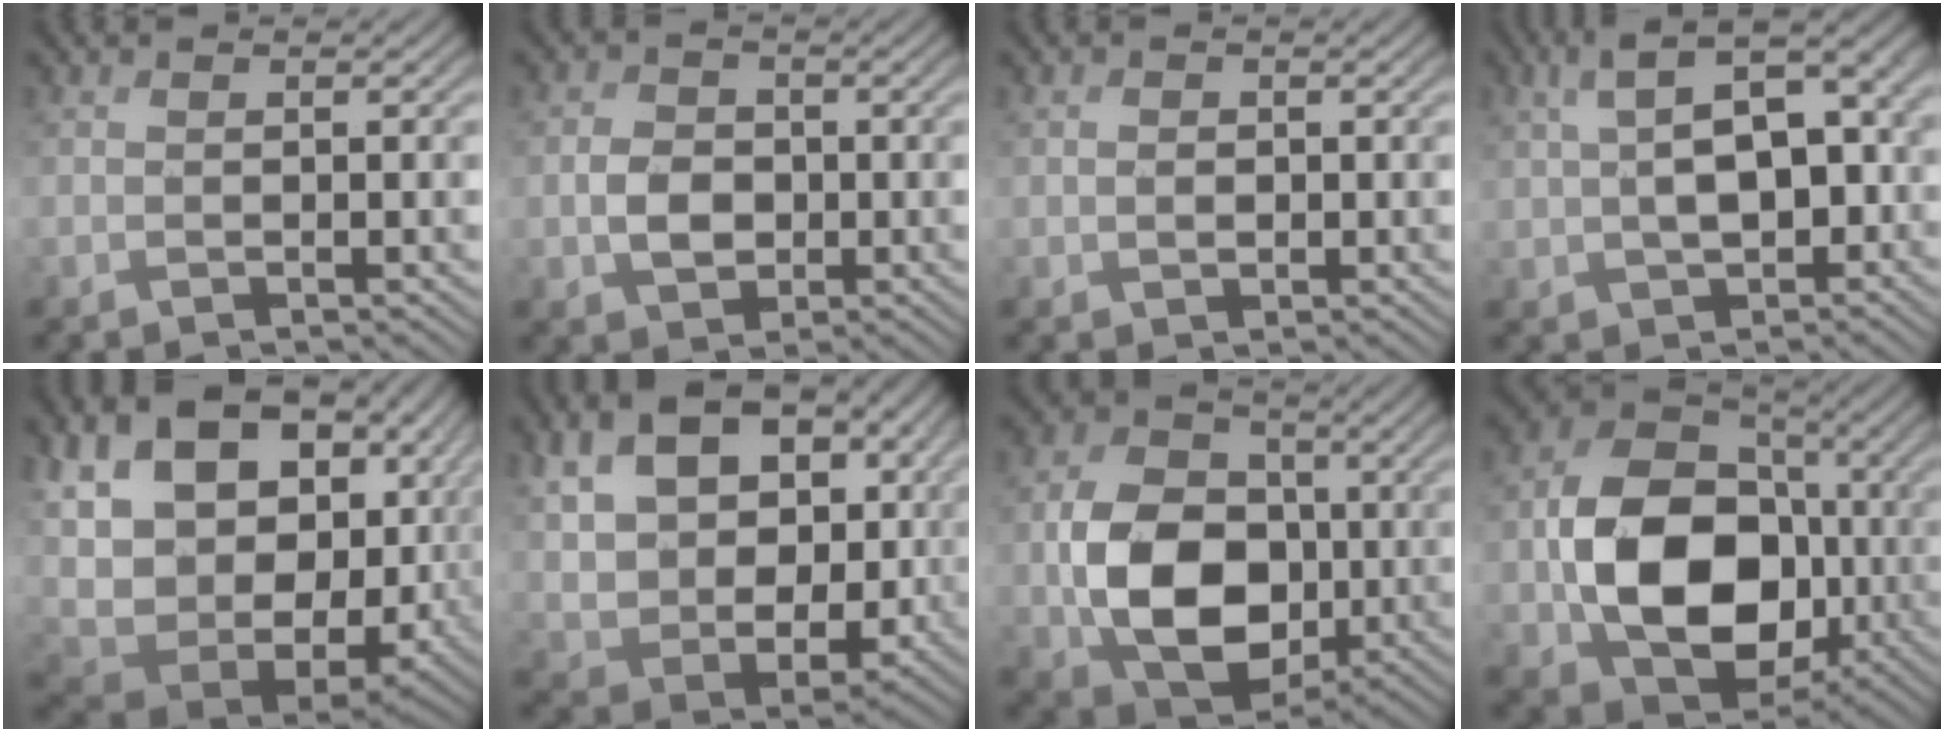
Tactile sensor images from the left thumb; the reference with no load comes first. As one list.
[{"total": 4.0, "force": [-1.0, 3.2, 2.1], "torque": [-0.041, -0.006, -0.022]}, {"total": 1.1, "force": [-0.2, 0.9, 0.4], "torque": [-0.011, -0.004, -0.003]}, {"total": 10.9, "force": [0.8, 6.0, 9.0], "torque": [-0.171, 0.001, 0.016]}, {"total": 18.6, "force": [2.7, 13.2, 12.8], "torque": [-0.255, -0.024, 0.095]}, {"total": 14.3, "force": [2.8, 10.4, 9.5], "torque": [-0.207, -0.006, 0.069]}, {"total": 12.1, "force": [-1.6, 9.2, 7.7], "torque": [-0.153, -0.013, -0.028]}, {"total": 14.7, "force": [-2.5, 11.4, 8.9], "torque": [-0.152, -0.016, -0.045]}]